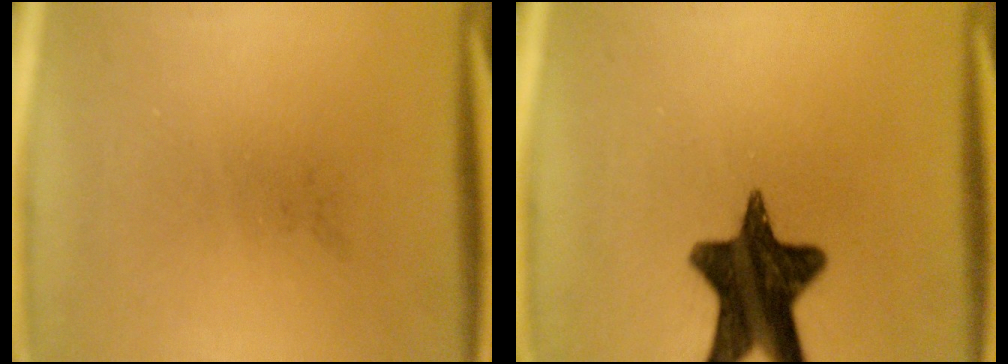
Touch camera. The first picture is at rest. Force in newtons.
{"total": 14.7}